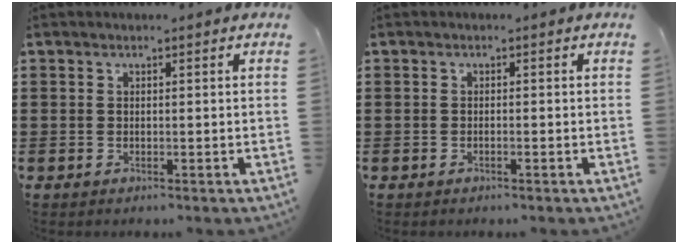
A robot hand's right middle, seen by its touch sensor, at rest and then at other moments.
{"total": 0.5, "force": [-0.4, 0.0, 0.4], "torque": [-0.008, -0.001, -0.007]}